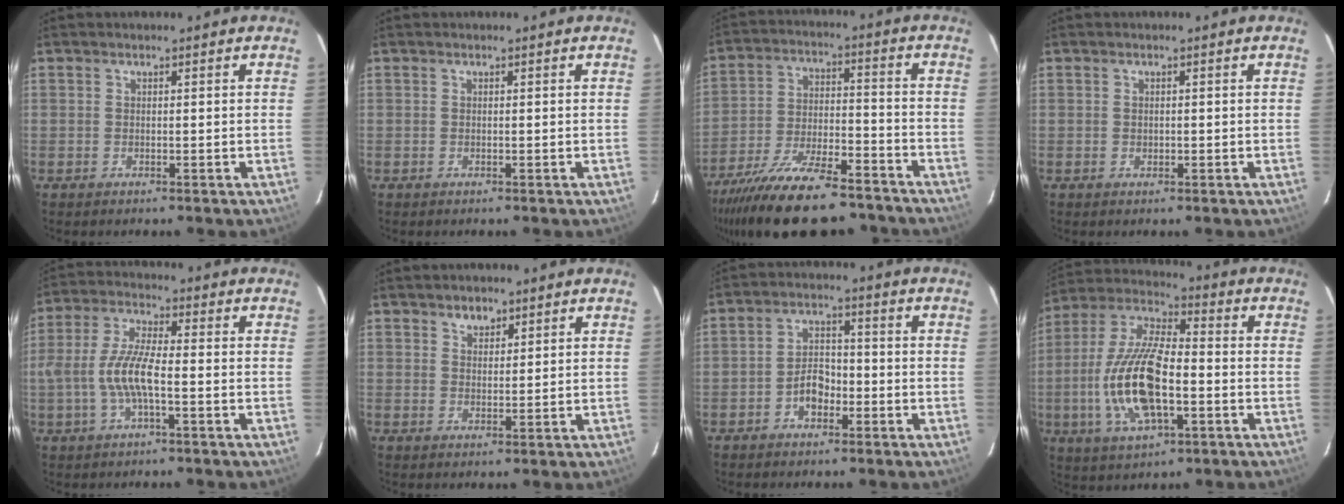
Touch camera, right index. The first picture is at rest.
{"total": 0.0}
{"total": 23.2, "force": [-18.9, 6.8, 11.7], "torque": [-0.222, -0.034, -0.289]}
{"total": 0.6, "force": [-0.1, 0.5, 0.2], "torque": [-0.001, 0.001, 0.000]}
{"total": 8.5, "force": [-2.1, 2.1, 8.0], "torque": [-0.170, 0.006, -0.039]}
{"total": 2.6, "force": [1.7, 1.6, 0.9], "torque": [-0.009, 0.005, 0.031]}
{"total": 4.8, "force": [-2.3, 3.1, 2.8], "torque": [-0.053, 0.018, -0.037]}
{"total": 17.1, "force": [-3.8, 6.7, 15.3], "torque": [-0.319, -0.002, -0.071]}